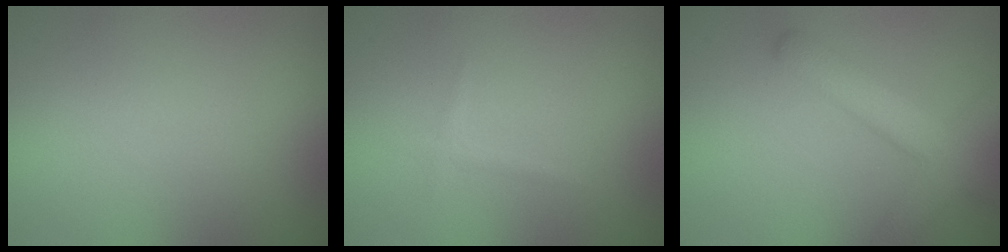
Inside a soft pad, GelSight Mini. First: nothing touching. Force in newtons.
{"total": 0.7, "press": 0.7, "slide": 0.0}
{"total": 4.9, "press": 4.9, "slide": 0.3}